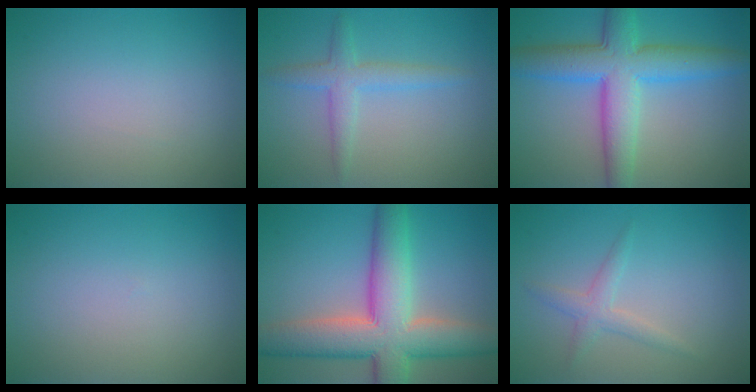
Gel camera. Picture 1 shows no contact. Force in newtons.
{"total": 2.6, "press": 2.6, "slide": 0.1}
{"total": 7.6, "press": 7.6, "slide": 0.1}
{"total": 0.0}
{"total": 10.1, "press": 10.1, "slide": 0.6}
{"total": 1.8, "press": 1.8, "slide": 0.1}